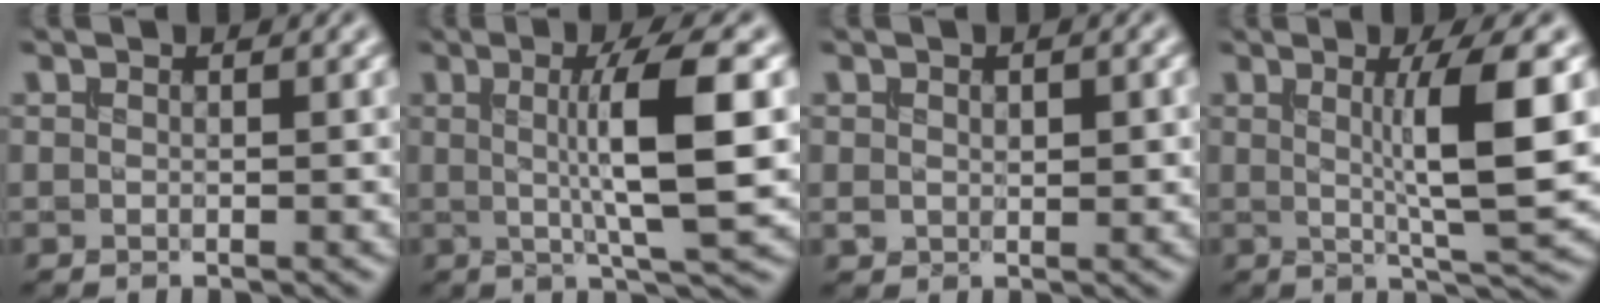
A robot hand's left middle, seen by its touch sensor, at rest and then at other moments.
{"total": 7.7, "force": [0.6, 1.4, 7.5], "torque": [-0.106, 0.006, 0.012]}
{"total": 1.9, "force": [0.2, 1.2, 1.4], "torque": [-0.024, -0.001, 0.010]}
{"total": 7.0, "force": [0.9, 1.1, 6.8], "torque": [-0.092, 0.000, 0.018]}